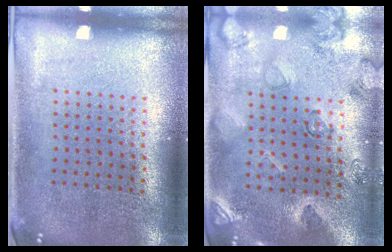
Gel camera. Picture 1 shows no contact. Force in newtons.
{"total": 2.3, "press": 1.8, "slide": 1.4}